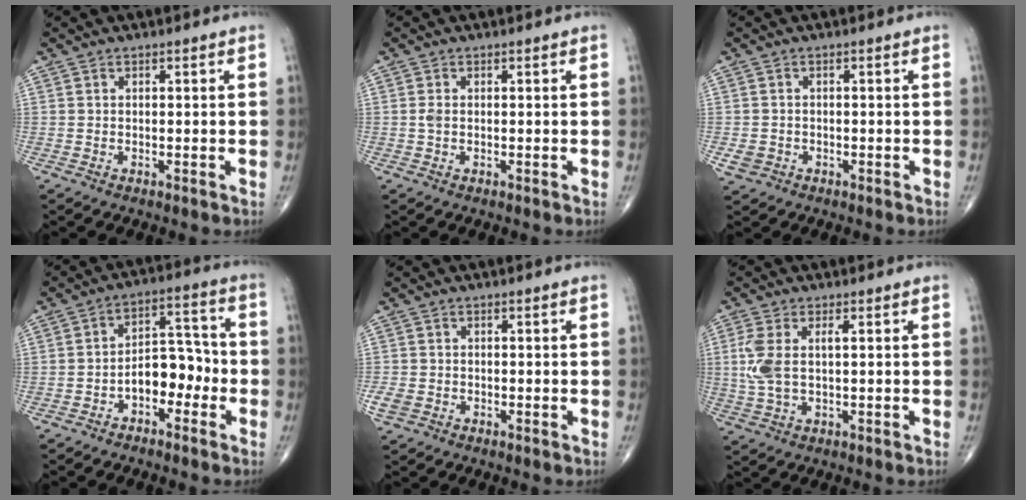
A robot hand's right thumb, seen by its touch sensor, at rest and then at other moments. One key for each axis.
{"total": 1.1, "fx": 0.0, "fy": 0.6, "fz": 0.9, "tx": -0.021, "ty": 0.001, "tz": -0.001}
{"total": 2.4, "fx": -0.9, "fy": 2.1, "fz": 0.8, "tx": -0.011, "ty": 0.006, "tz": -0.011}
{"total": 8.5, "fx": -3.1, "fy": 5.1, "fz": 6.0, "tx": -0.062, "ty": 0.048, "tz": -0.058}
{"total": 2.6, "fx": -1.1, "fy": 2.1, "fz": 1.2, "tx": -0.028, "ty": 0.006, "tz": -0.018}
{"total": 6.8, "fx": 0.9, "fy": 3.0, "fz": 6.0, "tx": -0.156, "ty": 0.009, "tz": 0.020}